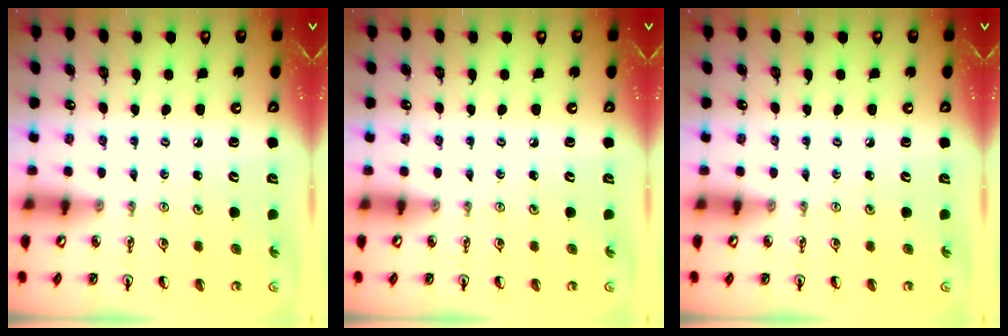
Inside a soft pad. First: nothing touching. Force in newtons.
{"total": 0.0}
{"total": 0.0}